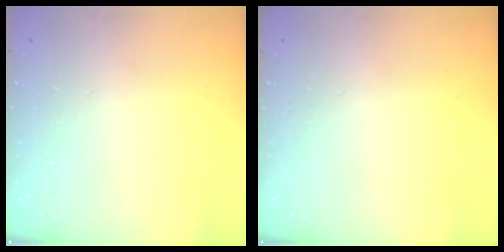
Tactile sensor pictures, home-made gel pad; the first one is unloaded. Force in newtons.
{"total": 0.0}